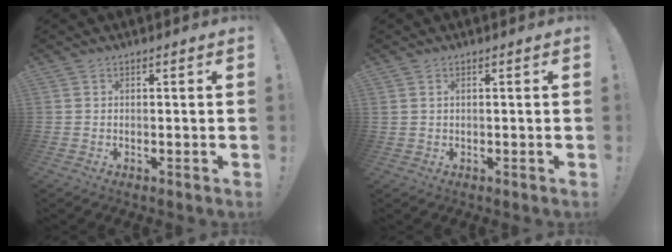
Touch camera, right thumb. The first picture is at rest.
{"total": 0.9, "force": [0.4, 0.6, 0.6], "torque": [-0.022, 0.005, 0.009]}